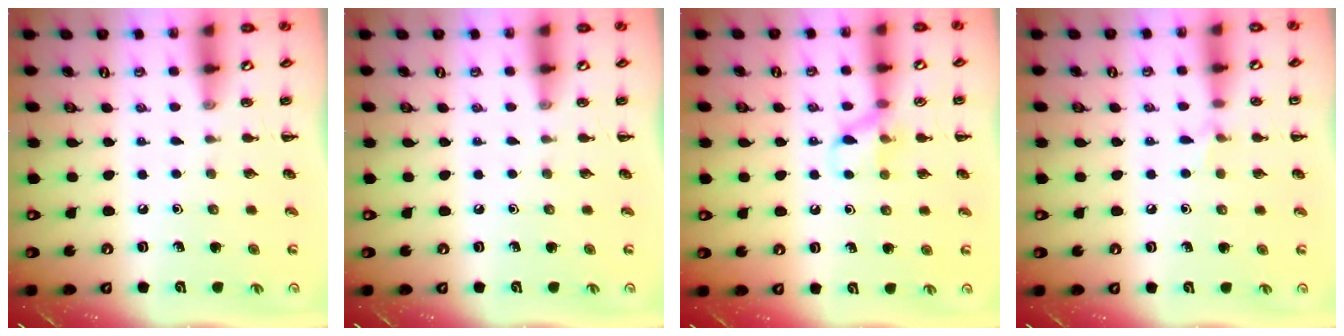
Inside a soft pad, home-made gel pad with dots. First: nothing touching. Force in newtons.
{"total": 0.0}
{"total": 7.5, "press": 7.4, "slide": 1.0}
{"total": 5.2, "press": 5.0, "slide": 1.6}